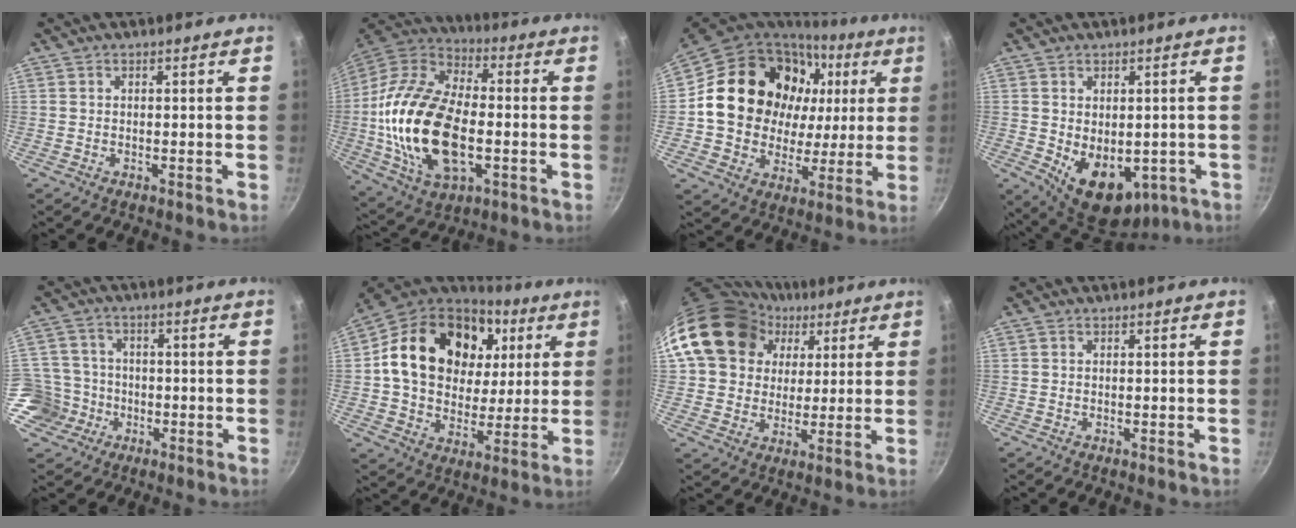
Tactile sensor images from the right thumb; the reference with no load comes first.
{"total": 25.1, "force": [-3.0, 14.2, 20.5], "torque": [-0.392, 0.025, -0.056]}
{"total": 24.8, "force": [5.7, 20.3, 13.1], "torque": [-0.204, 0.017, 0.102]}
{"total": 13.1, "force": [-2.6, 8.8, 9.3], "torque": [-0.106, -0.015, -0.010]}
{"total": 8.8, "force": [-3.2, 8.0, 1.8], "torque": [-0.008, 0.033, -0.064]}
{"total": 25.3, "force": [6.8, 18.8, 15.6], "torque": [-0.257, 0.007, 0.113]}
{"total": 19.2, "force": [6.8, 15.8, 8.7], "torque": [-0.137, 0.017, 0.118]}
{"total": 0.0}